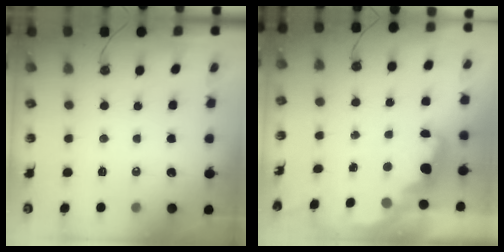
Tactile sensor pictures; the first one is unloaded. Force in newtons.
{"total": 2.5, "press": 2.5, "slide": 0.5}